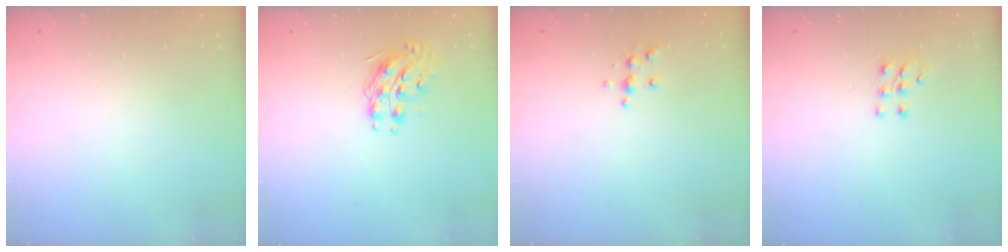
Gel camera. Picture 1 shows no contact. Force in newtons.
{"total": 9.0, "press": 9.0, "slide": 0.4}
{"total": 5.1, "press": 5.1, "slide": 0.3}
{"total": 5.5, "press": 5.4, "slide": 1.1}